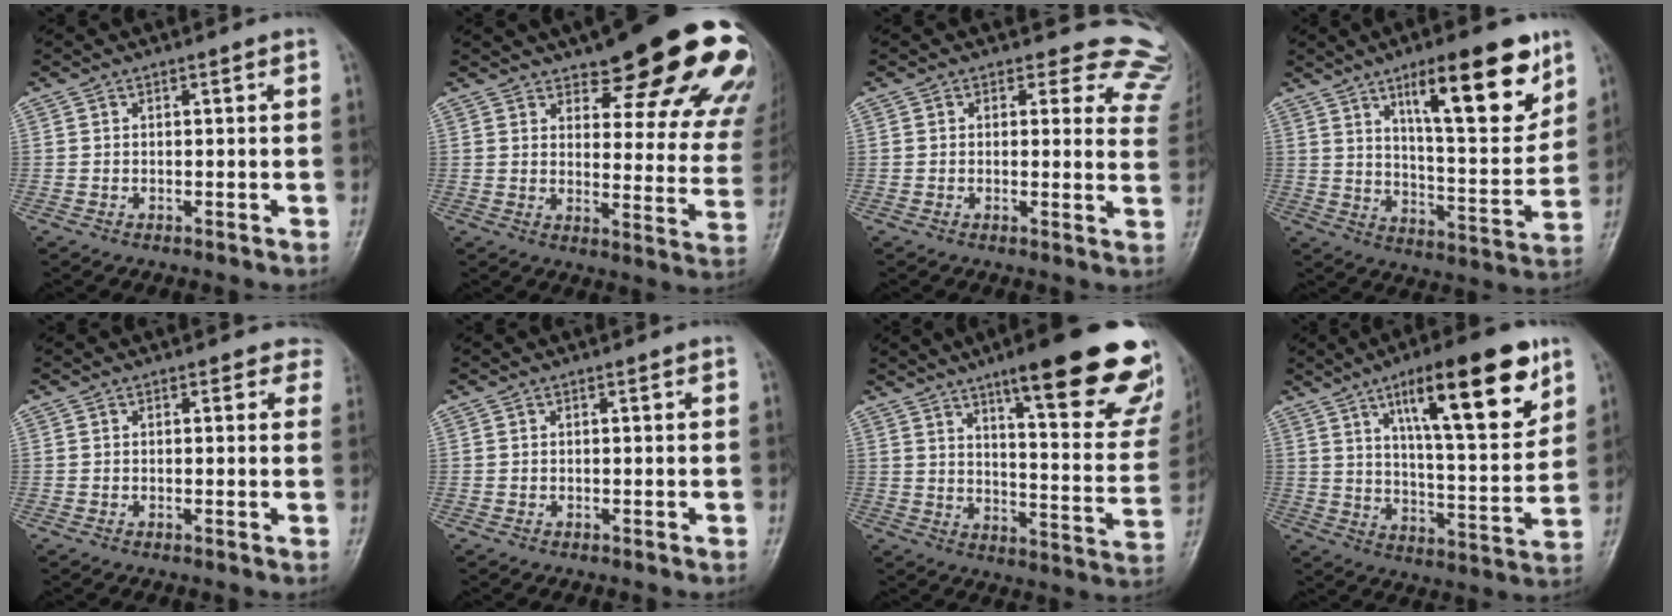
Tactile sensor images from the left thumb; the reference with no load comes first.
{"total": 24.4, "force": [16.4, 7.9, 16.2], "torque": [-0.164, -0.075, 0.197]}
{"total": 10.7, "force": [9.7, 4.4, 0.6], "torque": [0.051, -0.069, 0.064]}
{"total": 18.7, "force": [10.5, 5.3, 14.5], "torque": [-0.186, -0.057, 0.172]}
{"total": 2.6, "force": [1.8, 1.7, 1.0], "torque": [0.019, -0.004, 0.003]}
{"total": 0.0}
{"total": 27.0, "force": [17.0, 5.9, 20.2], "torque": [-0.233, -0.067, 0.232]}
{"total": 20.8, "force": [11.0, 5.5, 16.8], "torque": [-0.224, -0.046, 0.175]}